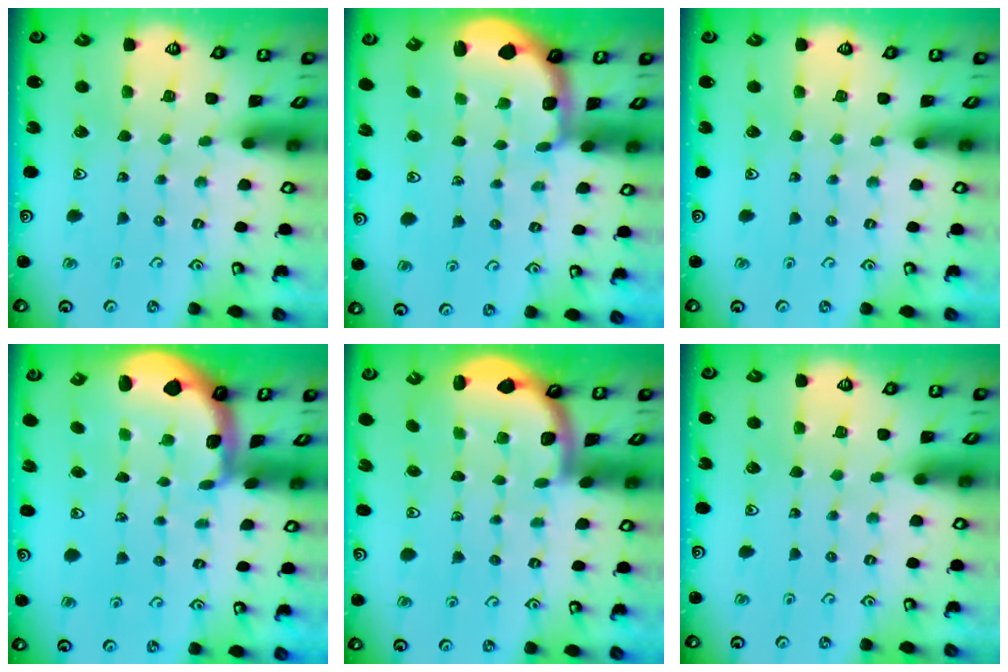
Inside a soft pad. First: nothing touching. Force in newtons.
{"total": 1.7, "press": 1.3, "slide": 1.0}
{"total": 0.0}
{"total": 1.5, "press": 1.5, "slide": 0.4}
{"total": 1.8, "press": 1.8, "slide": 0.1}
{"total": 0.0}